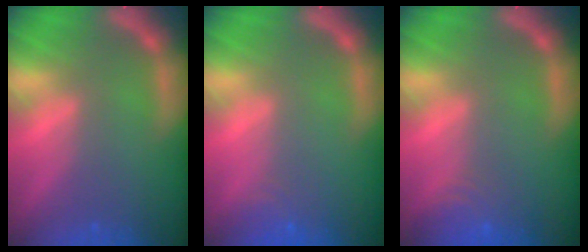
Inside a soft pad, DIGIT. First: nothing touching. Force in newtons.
{"total": 1.9}
{"total": 3.5}